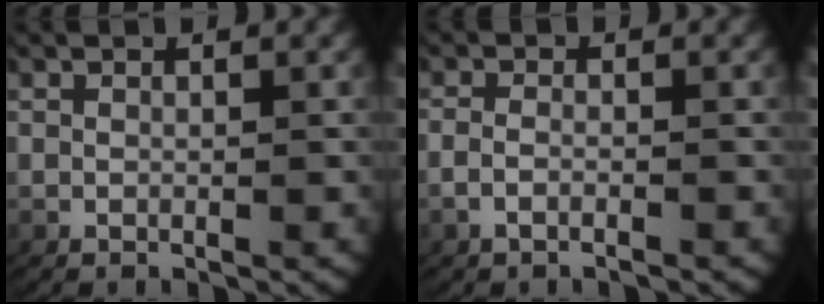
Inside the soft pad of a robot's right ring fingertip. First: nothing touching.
{"total": 1.4, "force": [-0.9, 0.4, 1.1], "torque": [-0.031, -0.006, -0.013]}